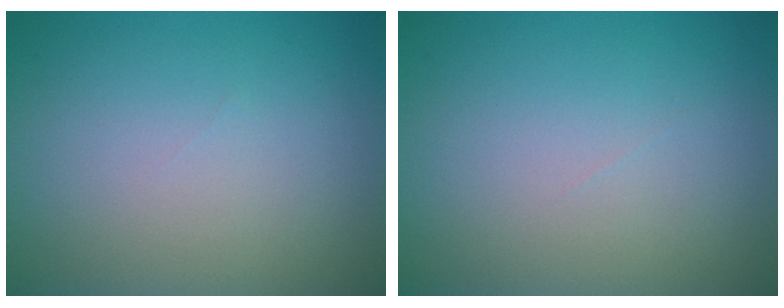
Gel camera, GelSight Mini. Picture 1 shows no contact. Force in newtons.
{"total": 0.0}